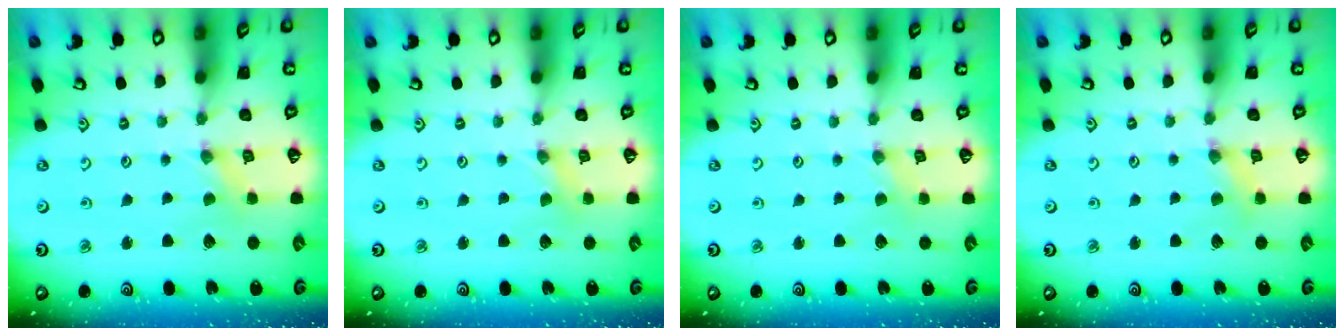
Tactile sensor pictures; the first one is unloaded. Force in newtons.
{"total": 0.0}
{"total": 0.0}
{"total": 1.3, "press": 1.3, "slide": 0.3}